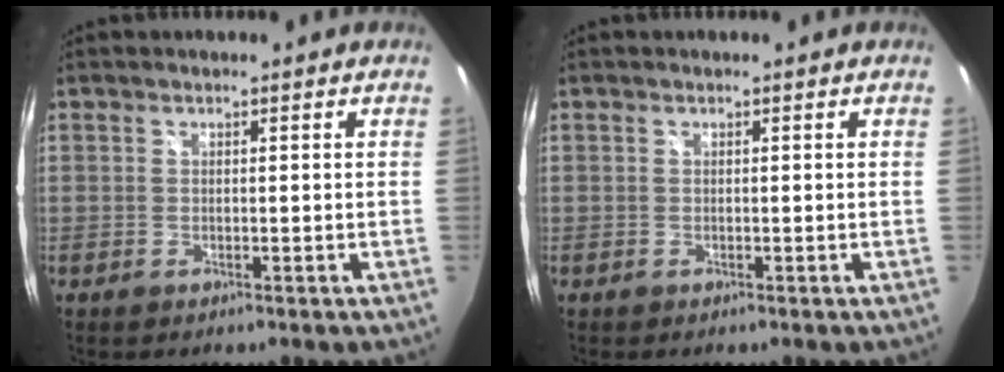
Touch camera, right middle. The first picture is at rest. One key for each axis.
{"total": 0.0}